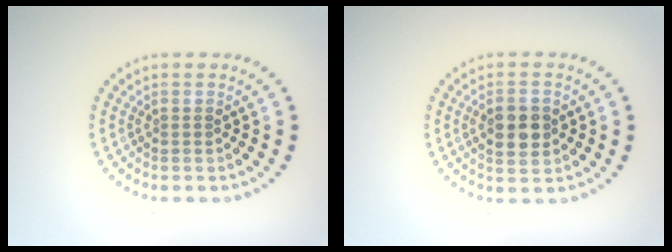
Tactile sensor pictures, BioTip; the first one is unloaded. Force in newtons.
{"total": 3.4, "press": 3.4, "slide": 0.1}